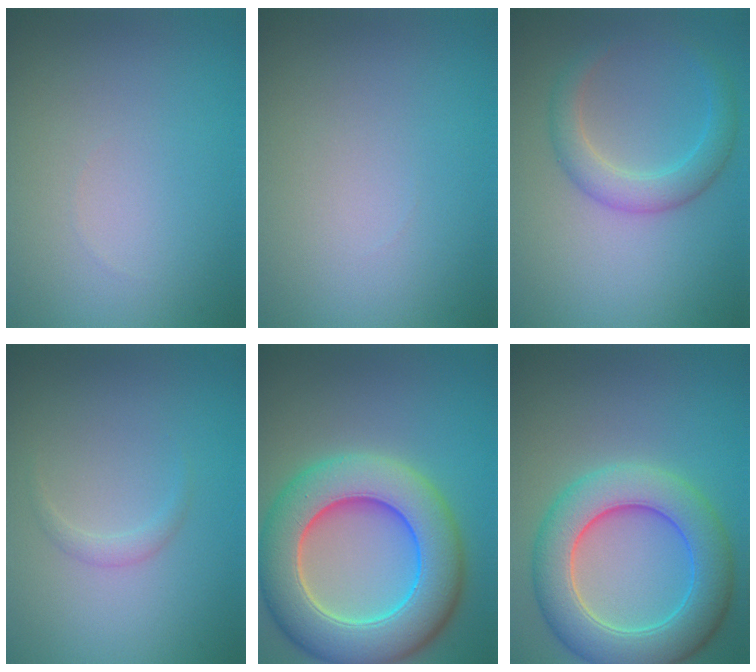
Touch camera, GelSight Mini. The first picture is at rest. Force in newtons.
{"total": 0.0}
{"total": 3.1, "press": 3.1, "slide": 0.0}
{"total": 0.8, "press": 0.8, "slide": 0.0}
{"total": 10.7, "press": 10.6, "slide": 0.6}
{"total": 7.9, "press": 7.9, "slide": 0.4}